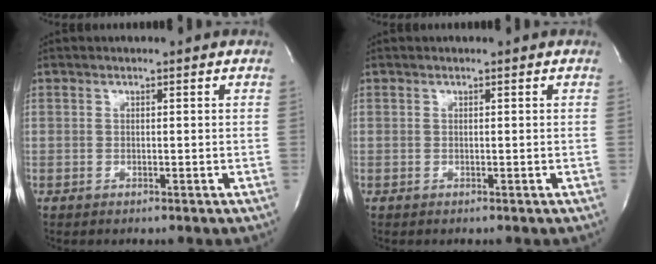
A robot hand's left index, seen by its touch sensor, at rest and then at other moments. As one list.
[{"total": 0.0}]